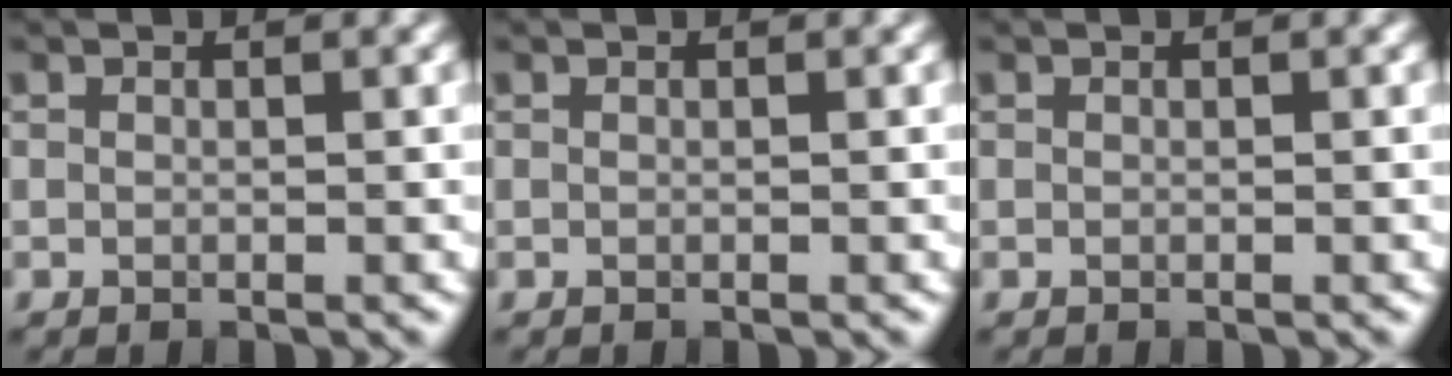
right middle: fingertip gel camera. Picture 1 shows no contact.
{"total": 0.0}
{"total": 0.0}